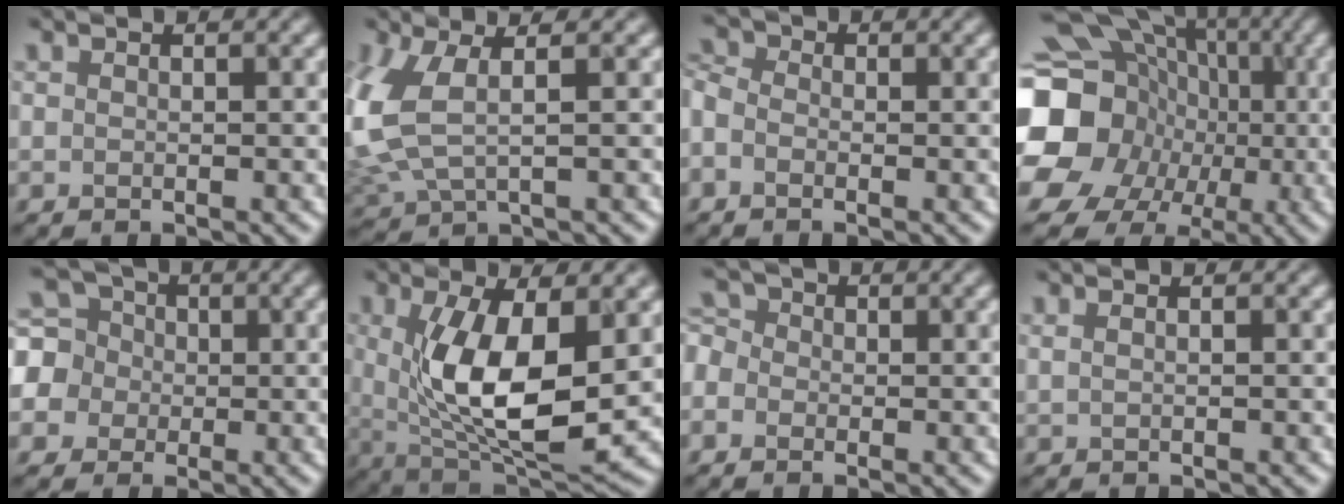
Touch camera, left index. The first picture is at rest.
{"total": 4.6, "force": [-0.3, 2.1, 4.1], "torque": [-0.128, -0.005, 0.018]}
{"total": 1.8, "force": [-0.8, 1.4, 0.9], "torque": [-0.036, 0.011, -0.027]}
{"total": 20.1, "force": [-3.9, 17.7, 8.7], "torque": [-0.172, -0.003, -0.086]}
{"total": 7.0, "force": [-1.1, 6.6, 1.9], "torque": [-0.068, 0.029, -0.039]}
{"total": 9.1, "force": [0.1, 3.6, 8.3], "torque": [-0.159, -0.016, 0.027]}
{"total": 1.6, "force": [-1.0, 1.2, 0.0], "torque": [-0.011, 0.014, -0.012]}
{"total": 0.7, "force": [0.2, 0.4, 0.6], "torque": [-0.004, 0.003, -0.001]}